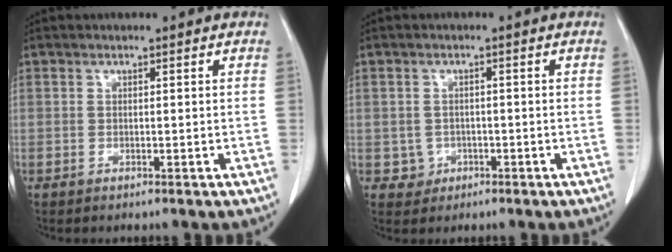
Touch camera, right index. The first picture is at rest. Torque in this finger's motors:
{"motor_torque": [-1.25, 0.89, -1.00, -0.21]}